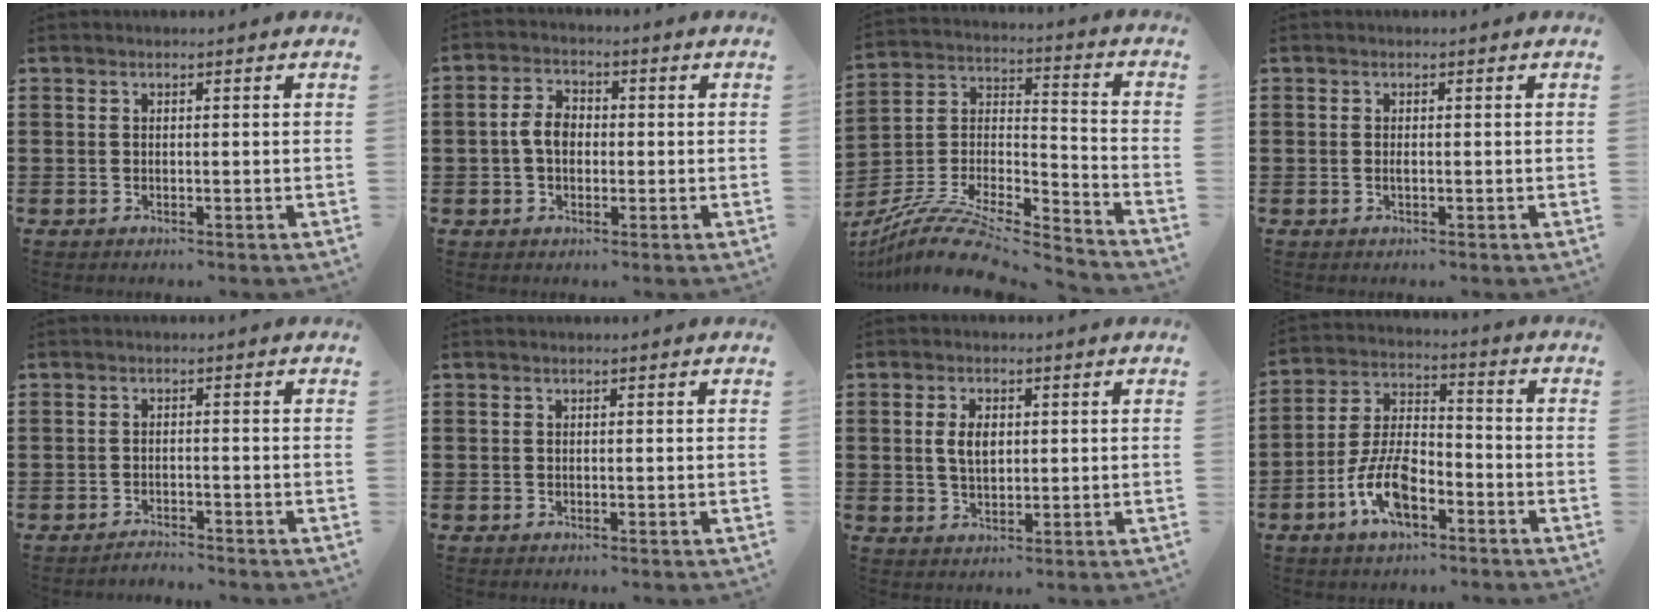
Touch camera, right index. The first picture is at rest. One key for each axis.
{"total": 4.3, "fx": -0.4, "fy": 2.8, "fz": 3.2, "tx": -0.078, "ty": 0.004, "tz": -0.013}
{"total": 10.4, "fx": -8.6, "fy": 2.9, "fz": 5.1, "tx": -0.101, "ty": 0.016, "tz": -0.170}
{"total": 0.7, "fx": -0.1, "fy": 0.1, "fz": 0.7, "tx": -0.016, "ty": -0.005, "tz": -0.001}
{"total": 1.2, "fx": -1.2, "fy": 0.0, "fz": -0.1, "tx": -0.002, "ty": 0.003, "tz": -0.027}
{"total": 0.0}
{"total": 3.9, "fx": 0.5, "fy": 2.2, "fz": 3.2, "tx": -0.059, "ty": 0.007, "tz": 0.006}
{"total": 9.5, "fx": -4.6, "fy": 4.5, "fz": 7.0, "tx": -0.154, "ty": 0.005, "tz": -0.085}